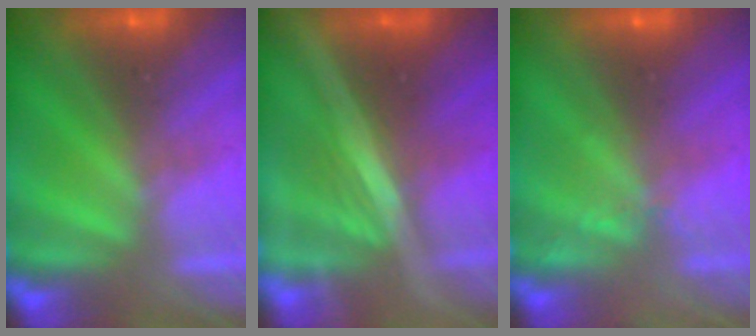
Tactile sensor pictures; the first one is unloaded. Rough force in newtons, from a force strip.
{"total": 1.2}
{"total": 2.1}